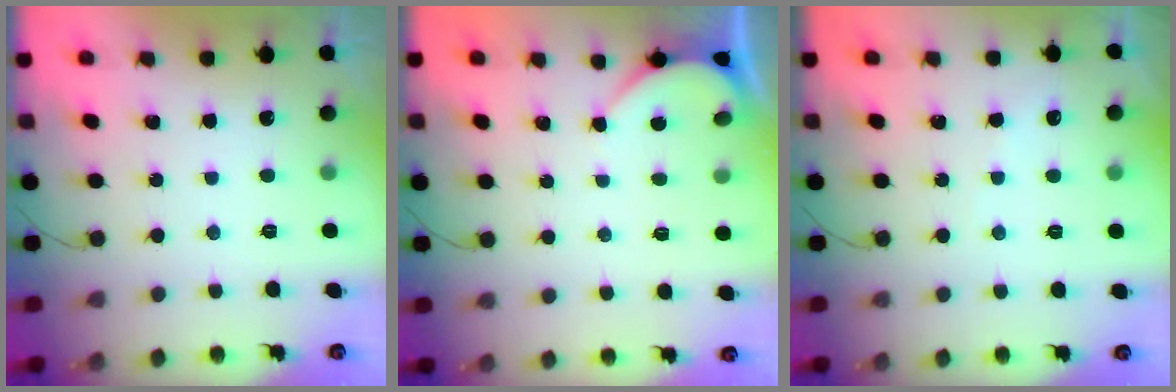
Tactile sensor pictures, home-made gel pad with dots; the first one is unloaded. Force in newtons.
{"total": 3.5, "press": 3.5, "slide": 0.3}
{"total": 2.0, "press": 2.0, "slide": 0.3}